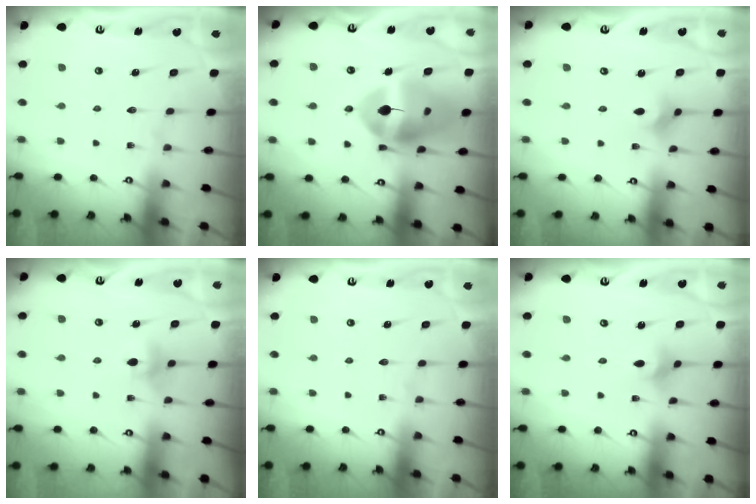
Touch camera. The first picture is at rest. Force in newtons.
{"total": 18.1, "press": 17.9, "slide": 2.2}
{"total": 2.6, "press": 2.5, "slide": 0.7}
{"total": 4.4, "press": 4.4, "slide": 0.6}
{"total": 0.0}
{"total": 2.8, "press": 2.7, "slide": 0.7}